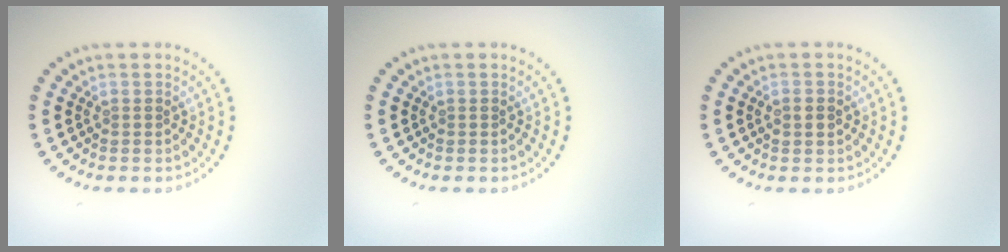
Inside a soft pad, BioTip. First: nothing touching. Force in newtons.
{"total": 0.0}
{"total": 1.8, "press": 1.8, "slide": 0.3}